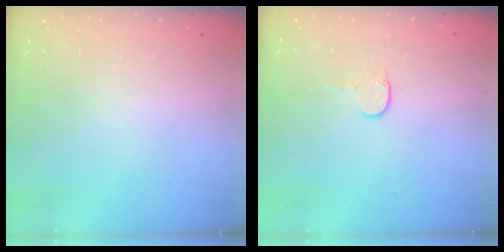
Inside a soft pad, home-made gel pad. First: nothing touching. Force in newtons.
{"total": 4.0, "press": 4.0, "slide": 0.4}